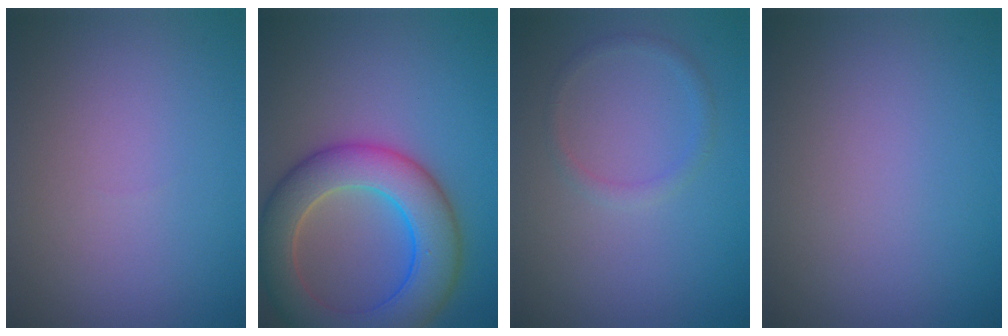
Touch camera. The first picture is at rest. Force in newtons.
{"total": 9.0, "press": 9.0, "slide": 0.6}
{"total": 1.2, "press": 1.2, "slide": 0.2}
{"total": 0.0}